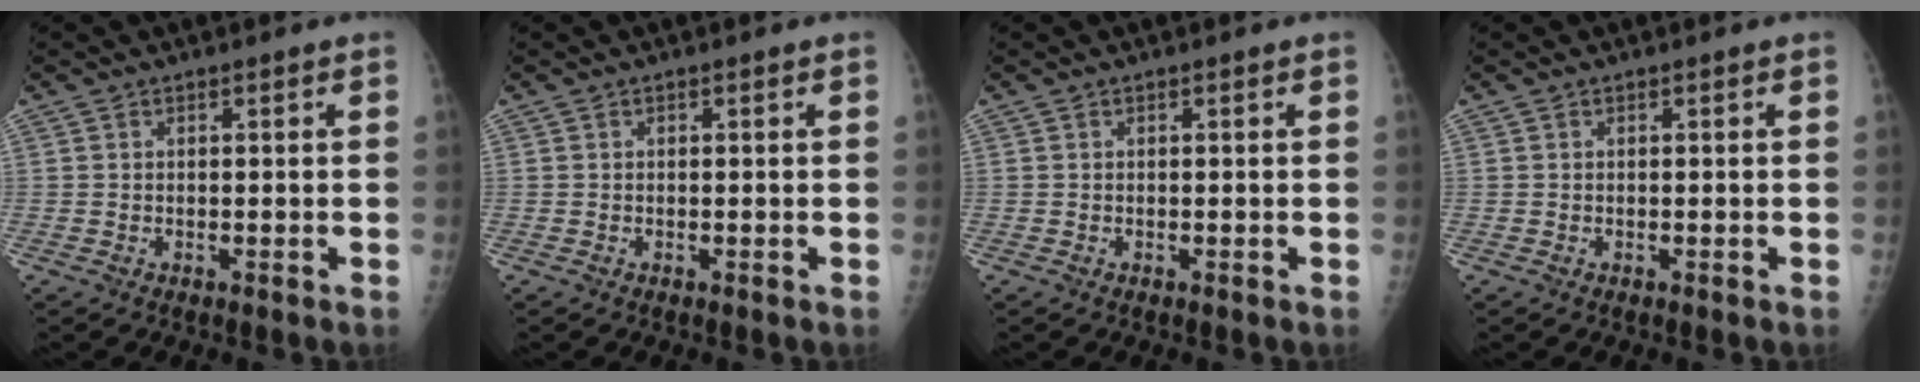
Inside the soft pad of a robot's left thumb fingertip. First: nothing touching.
{"total": 0.0}
{"total": 0.0}
{"total": 0.0}